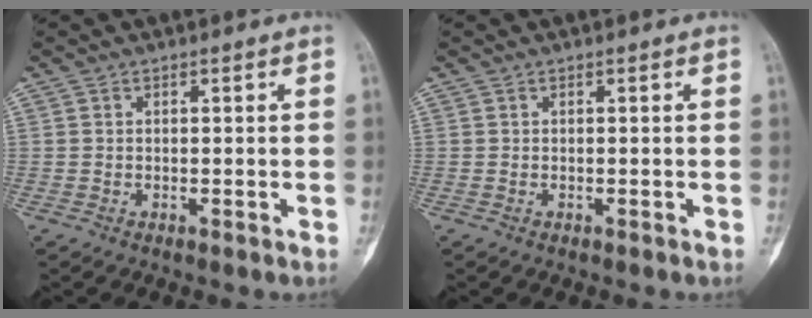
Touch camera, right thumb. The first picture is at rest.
{"total": 0.0}